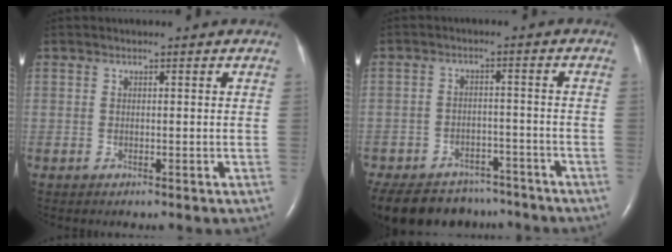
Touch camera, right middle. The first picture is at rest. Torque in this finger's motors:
{"motor_torque": [1.06, -1.08, 0.14, 0.05]}